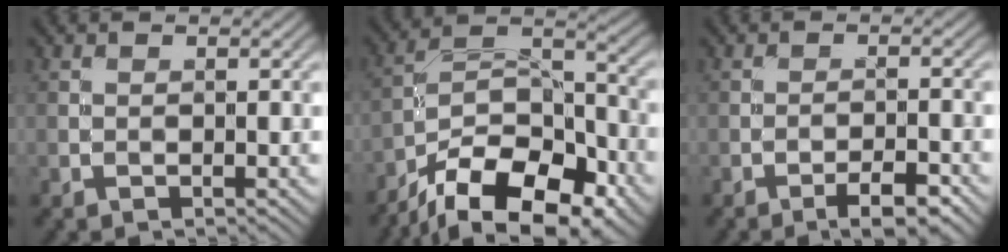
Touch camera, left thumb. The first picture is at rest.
{"total": 17.2, "force": [-12.2, 7.9, 9.3], "torque": [-0.177, -0.037, -0.185]}
{"total": 4.3, "force": [-2.9, 1.0, 3.0], "torque": [-0.047, 0.008, -0.043]}